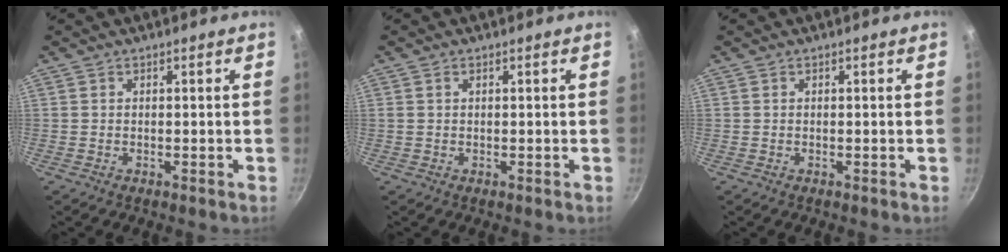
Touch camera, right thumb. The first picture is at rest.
{"total": 0.7, "force": [0.4, 0.4, 0.5], "torque": [-0.008, 0.003, 0.006]}
{"total": 0.0}